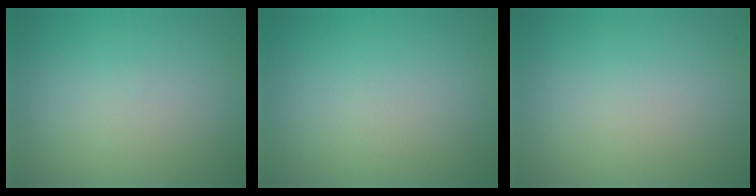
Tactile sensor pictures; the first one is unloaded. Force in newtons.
{"total": 0.0}
{"total": 0.0}